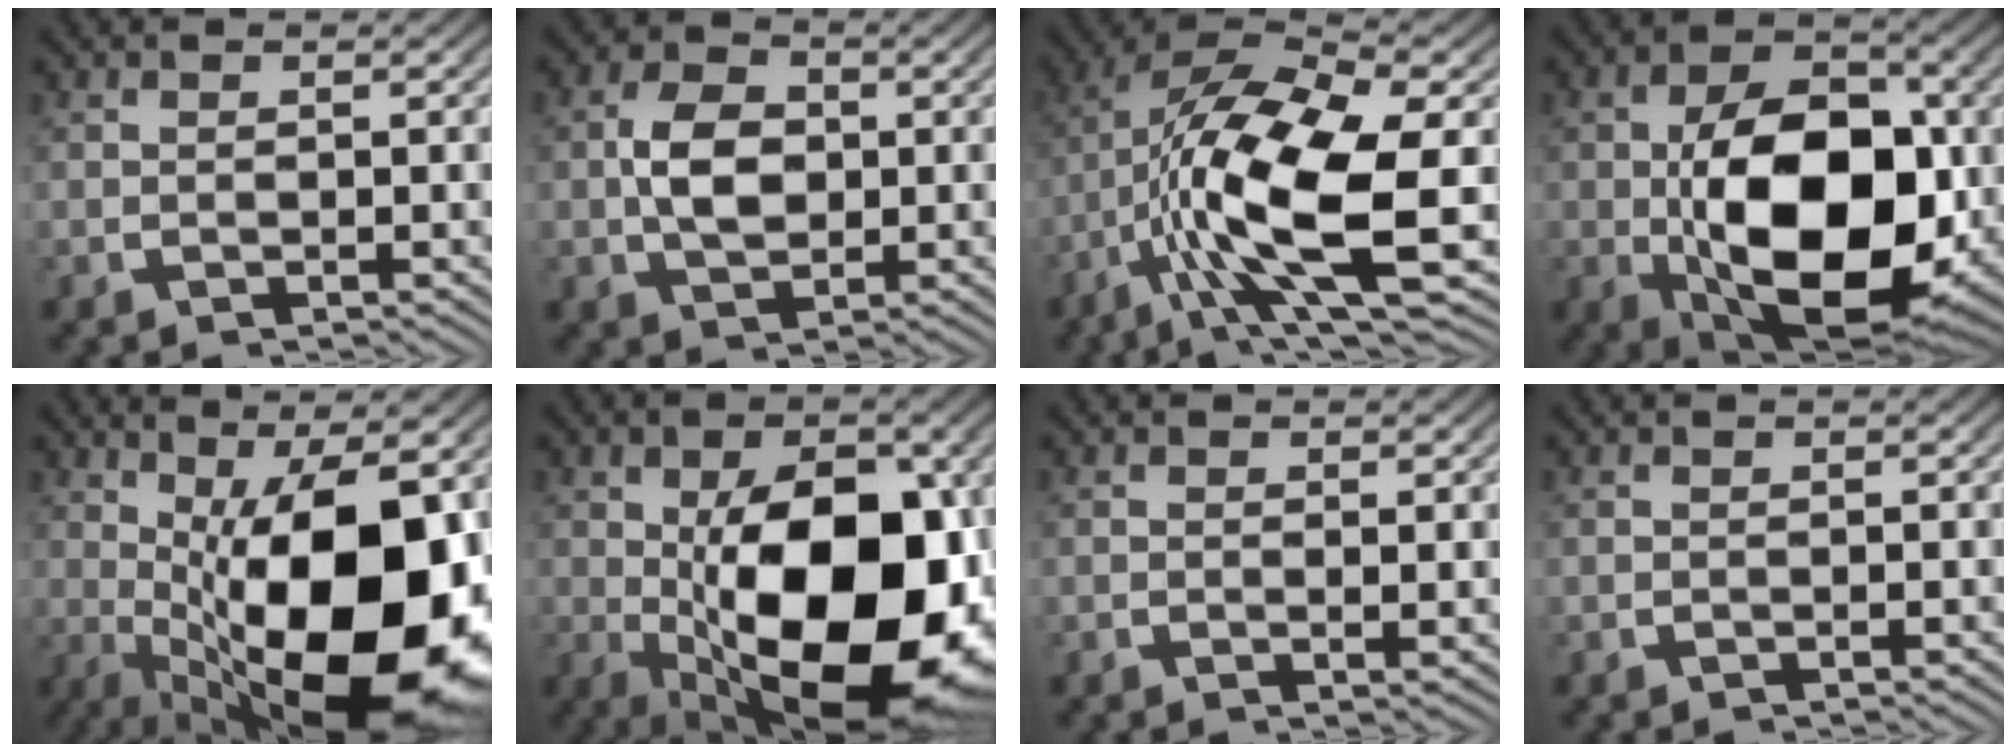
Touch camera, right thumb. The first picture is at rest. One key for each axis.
{"total": 5.3, "fx": 0.1, "fy": 3.7, "fz": 3.9, "tx": -0.076, "ty": -0.012, "tz": 0.010}
{"total": 14.7, "fx": -2.0, "fy": 7.6, "fz": 12.4, "tx": -0.247, "ty": -0.048, "tz": -0.014}
{"total": 18.5, "fx": -2.3, "fy": 11.4, "fz": 14.4, "tx": -0.264, "ty": -0.069, "tz": -0.006}
{"total": 22.1, "fx": -2.1, "fy": 11.8, "fz": 18.6, "tx": -0.301, "ty": -0.059, "tz": 0.011}
{"total": 21.5, "fx": -3.6, "fy": 12.6, "fz": 17.1, "tx": -0.286, "ty": -0.078, "tz": -0.016}
{"total": 0.8, "fx": 0.4, "fy": 0.1, "fz": 0.7, "tx": -0.008, "ty": -0.001, "tz": 0.006}
{"total": 0.0}